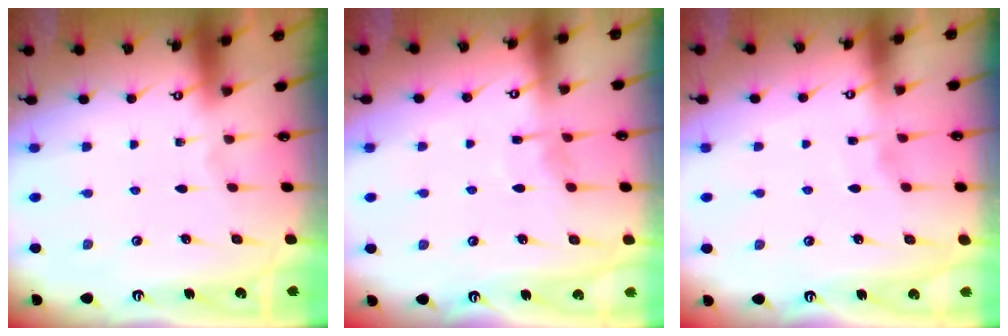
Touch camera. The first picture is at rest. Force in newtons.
{"total": 6.3, "press": 6.3, "slide": 0.5}
{"total": 2.6, "press": 2.5, "slide": 0.2}